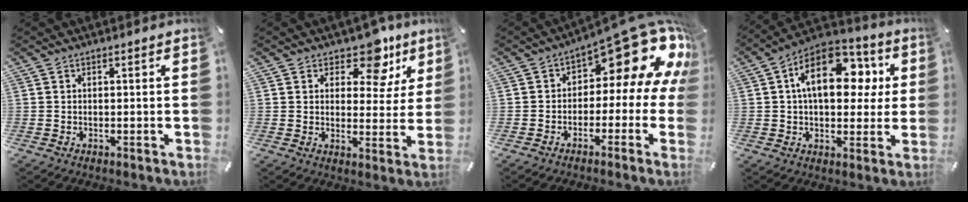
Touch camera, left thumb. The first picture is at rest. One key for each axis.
{"total": 10.7, "fx": 7.2, "fy": 5.5, "fz": 5.8, "tx": -0.068, "ty": -0.046, "tz": 0.120}
{"total": 17.3, "fx": 9.2, "fy": 7.9, "fz": 12.3, "tx": -0.150, "ty": -0.072, "tz": 0.146}
{"total": 17.1, "fx": 4.7, "fy": 10.8, "fz": 12.4, "tx": -0.195, "ty": -0.006, "tz": 0.083}